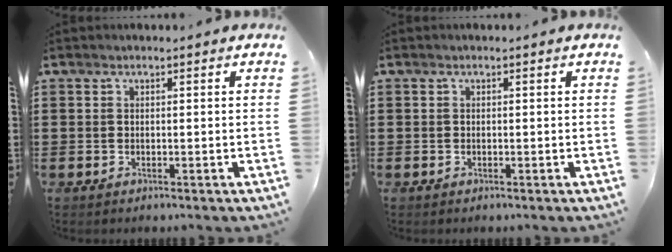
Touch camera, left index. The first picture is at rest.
{"total": 0.0}